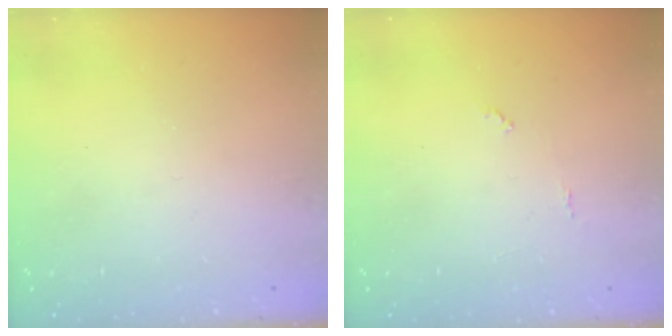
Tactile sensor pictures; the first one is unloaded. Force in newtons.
{"total": 4.9, "press": 4.9, "slide": 0.4}